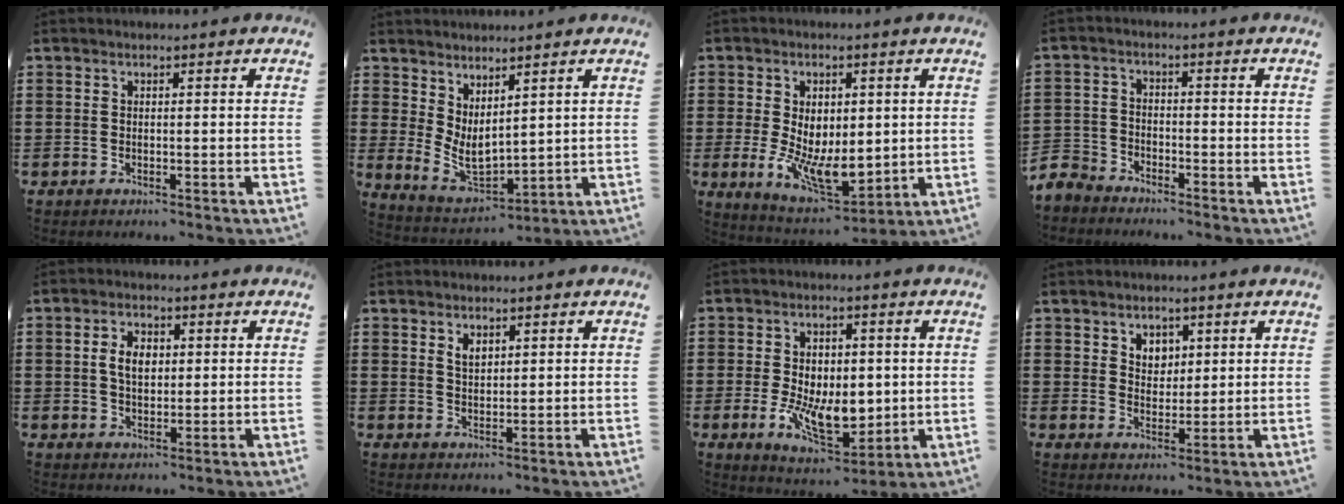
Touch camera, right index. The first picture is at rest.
{"total": 3.9, "force": [1.8, 2.1, 2.7], "torque": [-0.071, -0.017, 0.031]}
{"total": 8.0, "force": [-0.9, 4.9, 6.2], "torque": [-0.126, 0.001, -0.014]}
{"total": 3.7, "force": [-3.6, 1.1, 0.1], "torque": [-0.031, -0.005, -0.084]}
{"total": 4.2, "force": [0.5, 2.7, 3.2], "torque": [-0.061, 0.010, 0.006]}
{"total": 2.2, "force": [1.4, 1.3, 1.2], "torque": [-0.027, 0.004, 0.026]}
{"total": 9.5, "force": [-0.9, 5.9, 7.4], "torque": [-0.136, 0.005, -0.013]}
{"total": 3.5, "force": [2.0, 2.8, 0.9], "torque": [-0.029, 0.013, 0.035]}